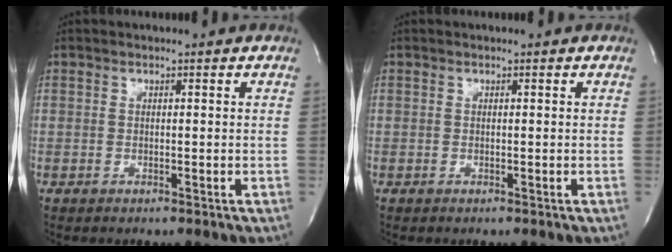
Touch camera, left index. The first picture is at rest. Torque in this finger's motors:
{"motor_torque": [0.12, 0.06, -0.02, 0.00]}